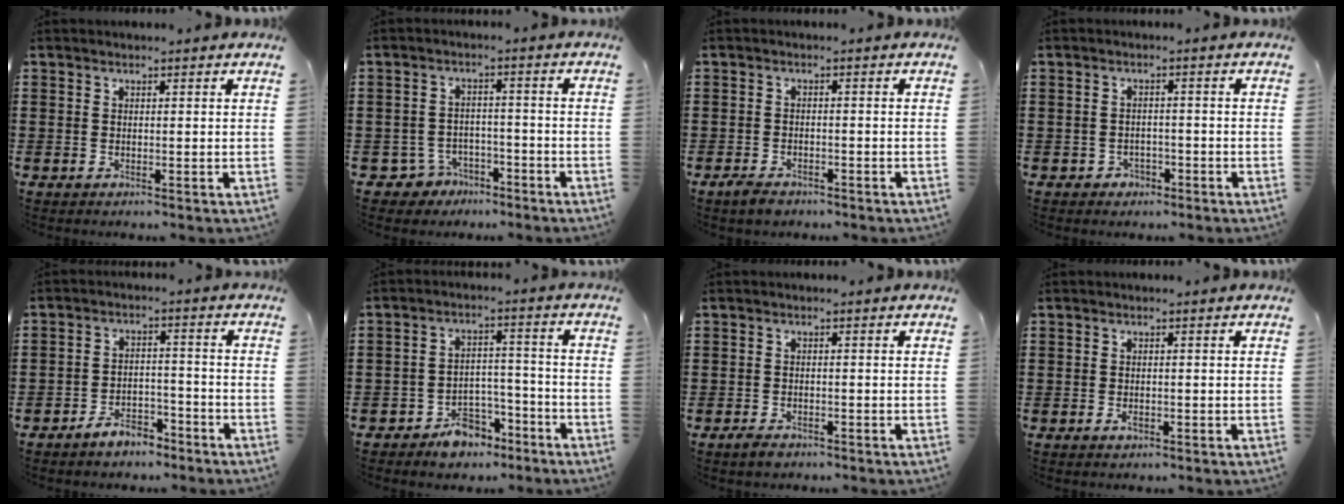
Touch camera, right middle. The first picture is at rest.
{"total": 3.9, "force": [-3.3, 2.1, 0.6], "torque": [-0.034, 0.004, -0.073]}
{"total": 1.8, "force": [-1.5, 0.7, 0.7], "torque": [-0.025, -0.001, -0.033]}
{"total": 1.8, "force": [-1.4, 1.1, 0.1], "torque": [-0.009, 0.001, -0.033]}
{"total": 4.6, "force": [-4.3, 1.5, 0.8], "torque": [-0.013, 0.014, -0.085]}
{"total": 5.7, "force": [-5.0, 2.4, 1.2], "torque": [-0.021, 0.021, -0.098]}
{"total": 1.1, "force": [-0.9, 0.4, 0.5], "torque": [-0.013, -0.003, -0.019]}
{"total": 1.3, "force": [-0.6, 0.7, 0.9], "torque": [-0.019, -0.002, -0.011]}